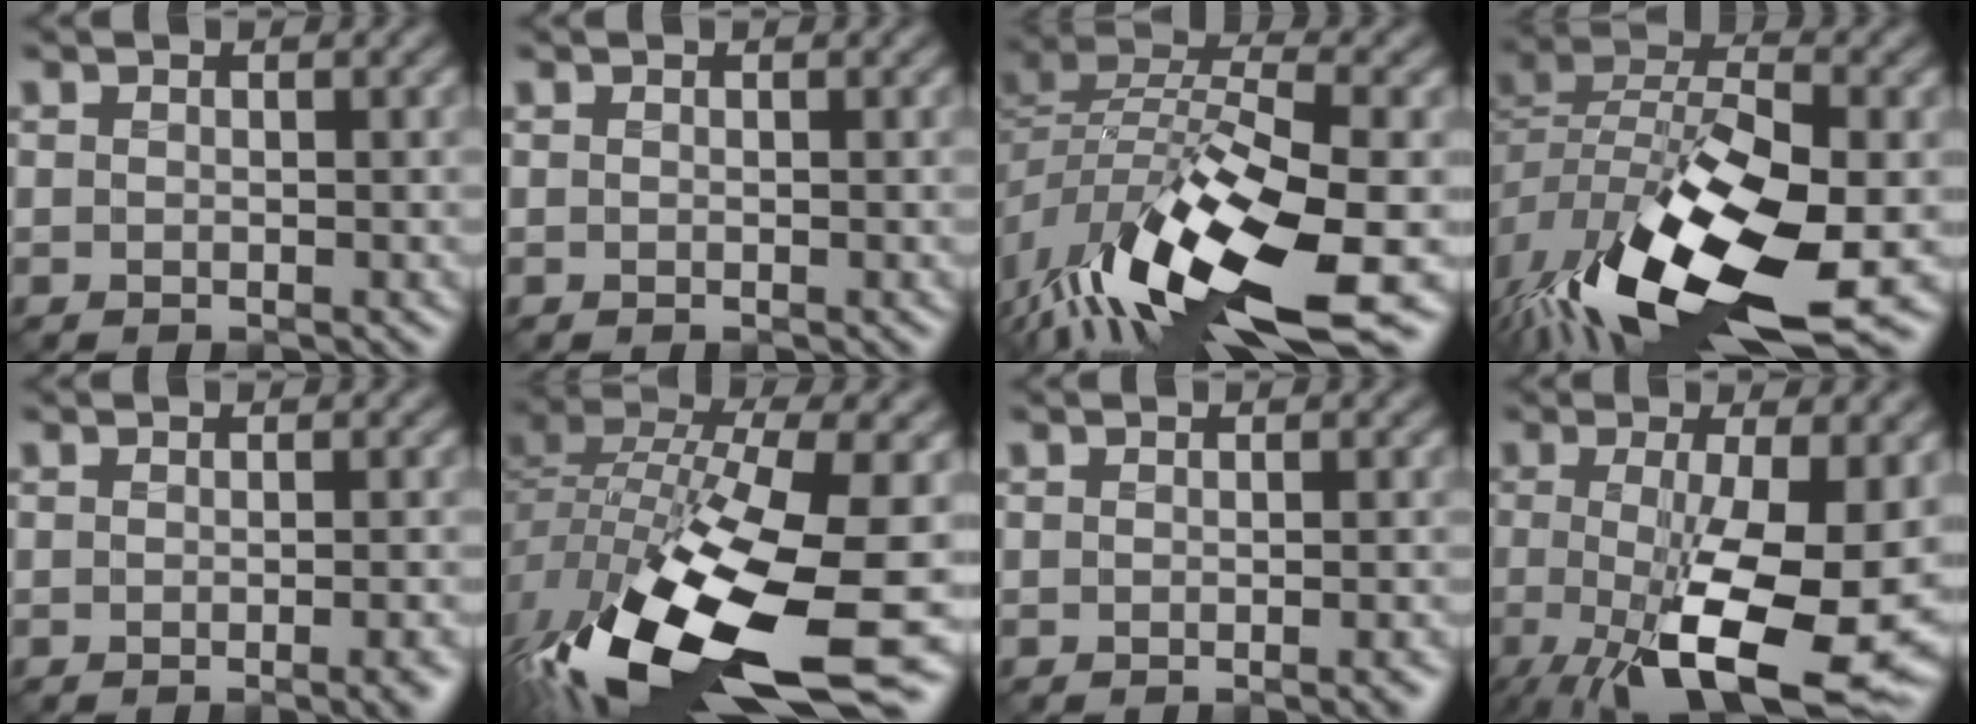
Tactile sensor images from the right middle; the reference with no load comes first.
{"total": 0.0}
{"total": 13.6, "force": [-7.0, 4.8, 10.6], "torque": [-0.200, -0.021, -0.126]}
{"total": 16.0, "force": [-7.0, 6.9, 12.6], "torque": [-0.248, -0.032, -0.124]}
{"total": 1.6, "force": [-0.8, 0.3, 1.4], "torque": [-0.016, -0.005, -0.011]}
{"total": 17.5, "force": [-7.8, 6.6, 14.2], "torque": [-0.307, -0.050, -0.128]}
{"total": 0.9, "force": [-0.6, 0.2, 0.7], "torque": [-0.010, -0.006, -0.010]}
{"total": 12.6, "force": [-3.0, 3.5, 11.8], "torque": [-0.193, -0.034, -0.040]}